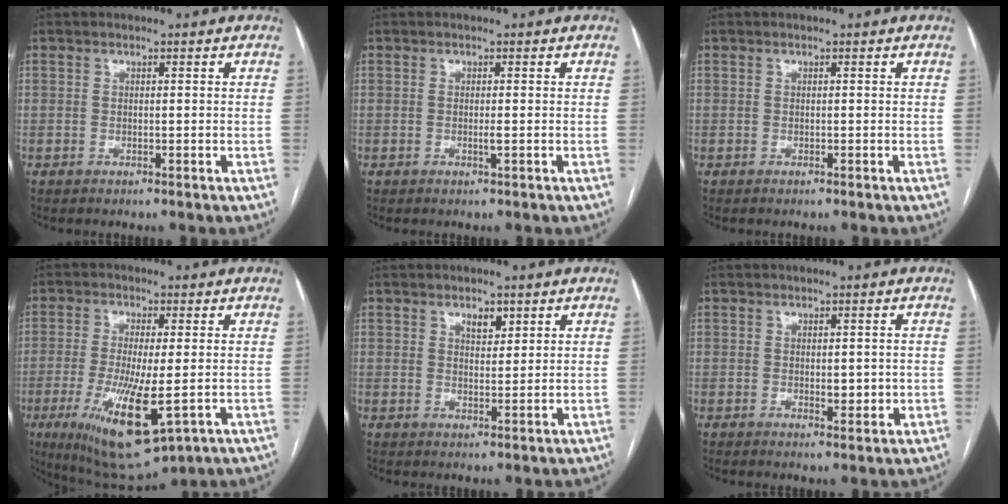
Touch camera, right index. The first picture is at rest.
{"total": 0.8, "force": [-0.2, -0.1, 0.7], "torque": [-0.018, -0.002, -0.004]}
{"total": 0.0}
{"total": 13.5, "force": [-4.0, 2.9, 12.6], "torque": [-0.237, -0.037, -0.053]}
{"total": 2.8, "force": [1.7, 1.3, 1.8], "torque": [-0.028, -0.003, 0.031]}
{"total": 2.5, "force": [-0.1, 1.2, 2.2], "torque": [-0.031, -0.004, 0.002]}